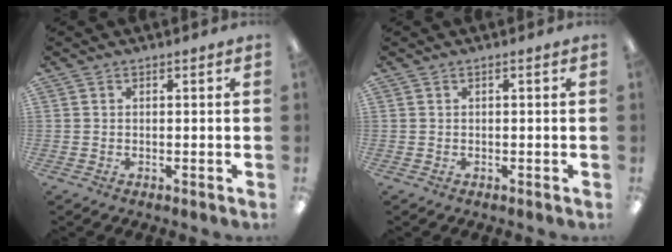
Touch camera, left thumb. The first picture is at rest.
{"total": 0.0}